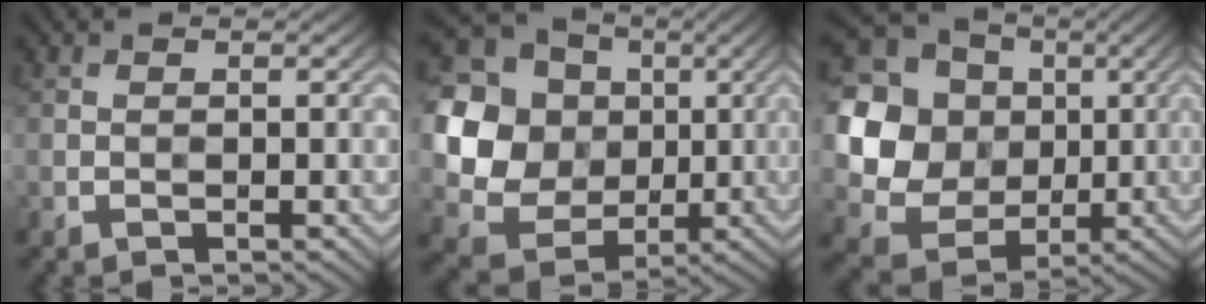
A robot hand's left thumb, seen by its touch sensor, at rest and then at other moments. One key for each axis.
{"total": 18.1, "fx": 3.0, "fy": 16.3, "fz": 7.3, "tx": -0.256, "ty": 0.032, "tz": 0.051}
{"total": 17.8, "fx": 2.9, "fy": 16.0, "fz": 7.2, "tx": -0.253, "ty": 0.033, "tz": 0.048}